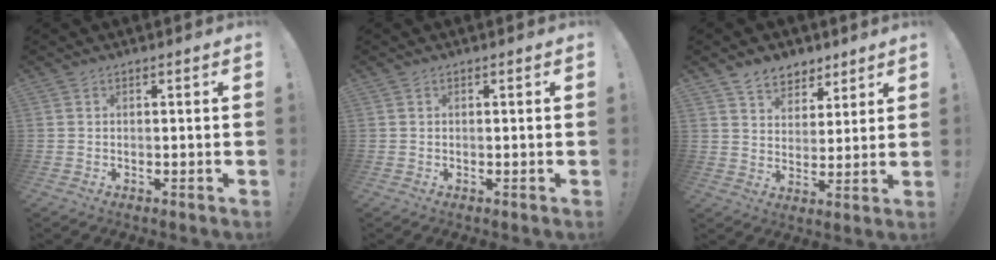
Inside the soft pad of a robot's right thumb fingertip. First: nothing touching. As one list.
[{"total": 0.0}, {"total": 8.1, "force": [6.0, 5.2, 1.5], "torque": [-0.026, -0.041, 0.119]}]